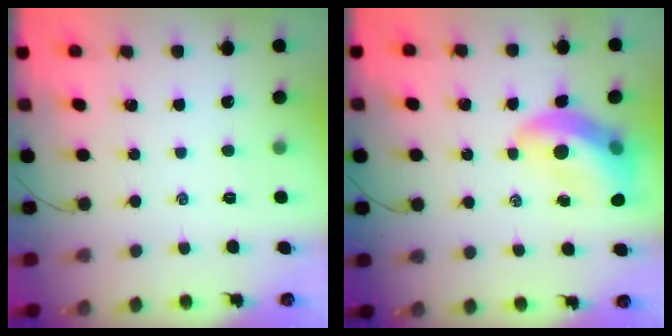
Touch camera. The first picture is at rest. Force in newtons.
{"total": 11.8, "press": 11.3, "slide": 3.3}